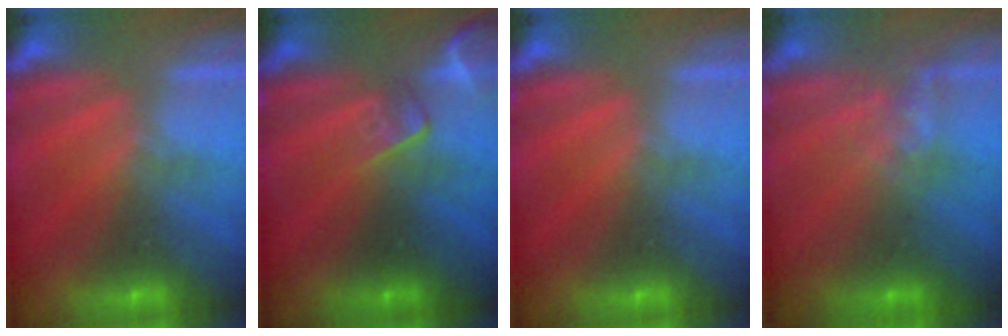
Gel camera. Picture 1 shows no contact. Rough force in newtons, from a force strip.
{"total": 2.4}
{"total": 0.0}
{"total": 4.4}